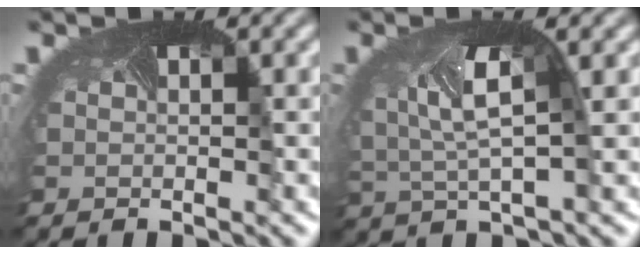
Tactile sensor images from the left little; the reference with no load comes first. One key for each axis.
{"total": 4.6, "fx": 0.7, "fy": 1.9, "fz": 4.1, "tx": -0.104, "ty": 0.002, "tz": 0.010}